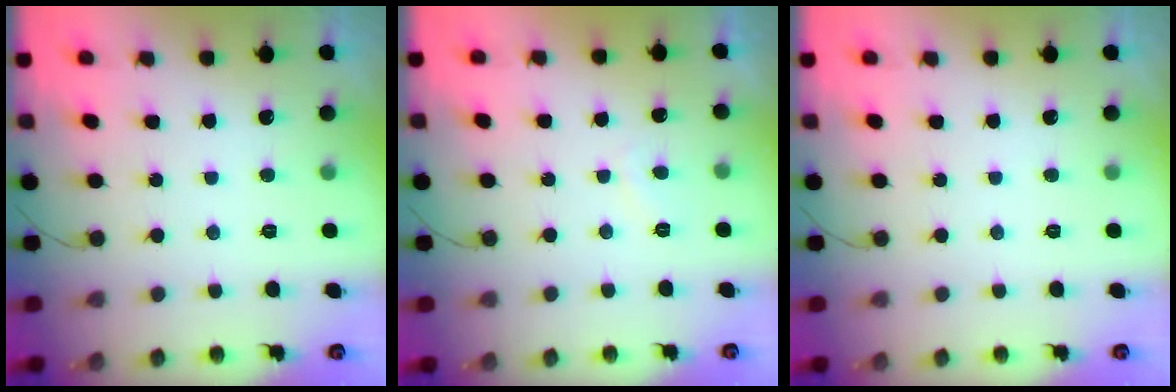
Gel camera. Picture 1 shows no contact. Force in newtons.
{"total": 1.7, "press": 1.6, "slide": 0.6}
{"total": 0.0}